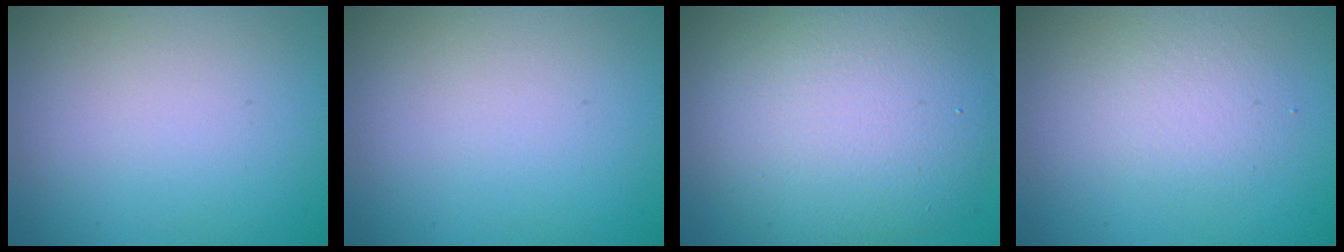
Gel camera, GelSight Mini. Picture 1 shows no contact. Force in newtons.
{"total": 0.0}
{"total": 9.6, "press": 9.6, "slide": 0.2}
{"total": 2.3, "press": 2.3, "slide": 0.1}